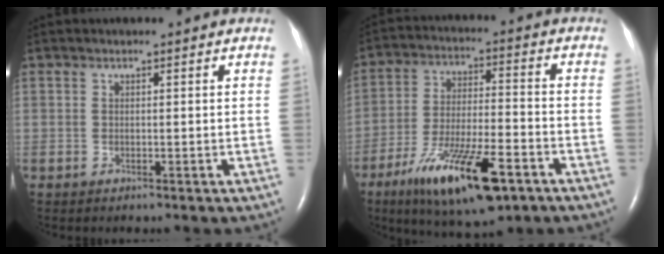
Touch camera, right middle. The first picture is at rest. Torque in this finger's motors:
{"motor_torque": [1.28, -0.86, 0.61, 0.21]}